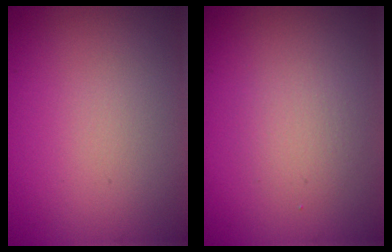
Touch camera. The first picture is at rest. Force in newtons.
{"total": 2.0, "press": 2.0, "slide": 0.0}